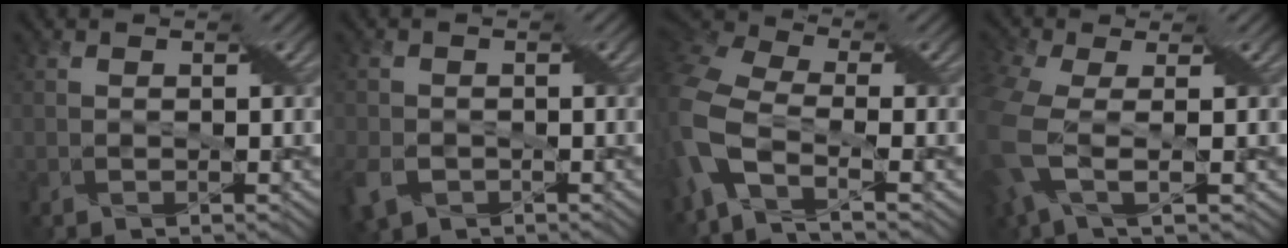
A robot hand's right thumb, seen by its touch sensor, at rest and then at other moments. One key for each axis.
{"total": 4.4, "fx": -2.0, "fy": 3.2, "fz": 2.2, "tx": -0.066, "ty": -0.015, "tz": -0.043}
{"total": 11.5, "fx": -3.6, "fy": 6.0, "fz": 9.1, "tx": -0.253, "ty": -0.007, "tz": -0.083}
{"total": 7.7, "fx": -1.3, "fy": 3.4, "fz": 6.9, "tx": -0.195, "ty": -0.011, "tz": -0.030}